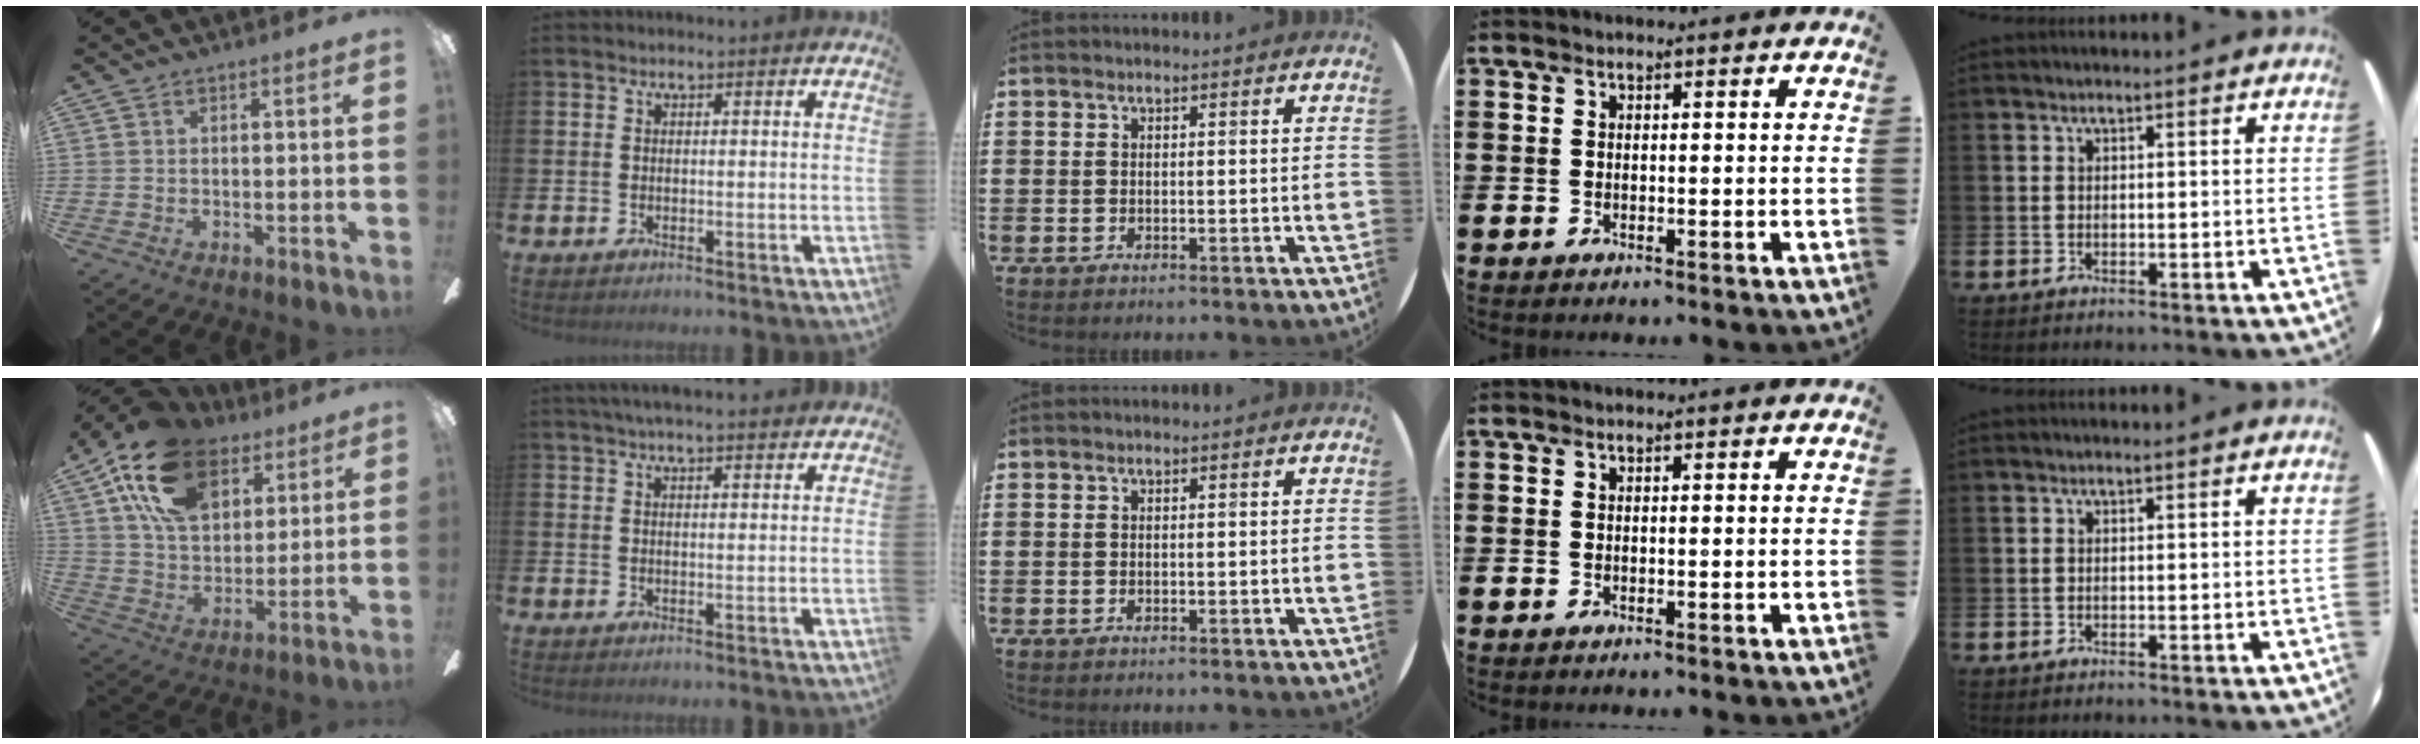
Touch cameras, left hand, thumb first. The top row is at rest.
{"thumb": {"total": 19.9, "force": [10.5, 12.6, 11.2], "torque": [-0.202, -0.031, 0.192]}, "index": {"total": 2.4, "force": [2.0, 0.2, 1.3], "torque": [-0.015, -0.004, 0.033]}}